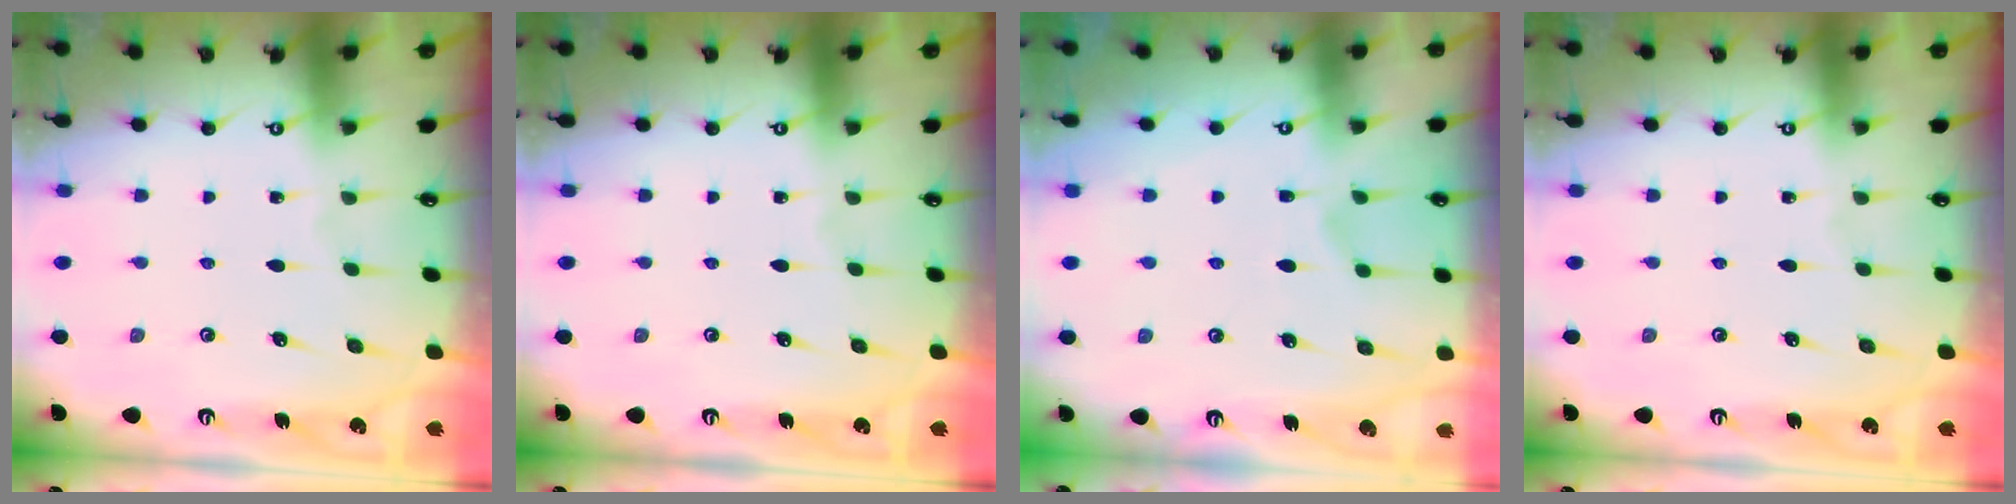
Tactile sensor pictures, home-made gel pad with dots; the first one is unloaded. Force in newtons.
{"total": 0.0}
{"total": 2.4, "press": 2.0, "slide": 1.2}
{"total": 0.0}